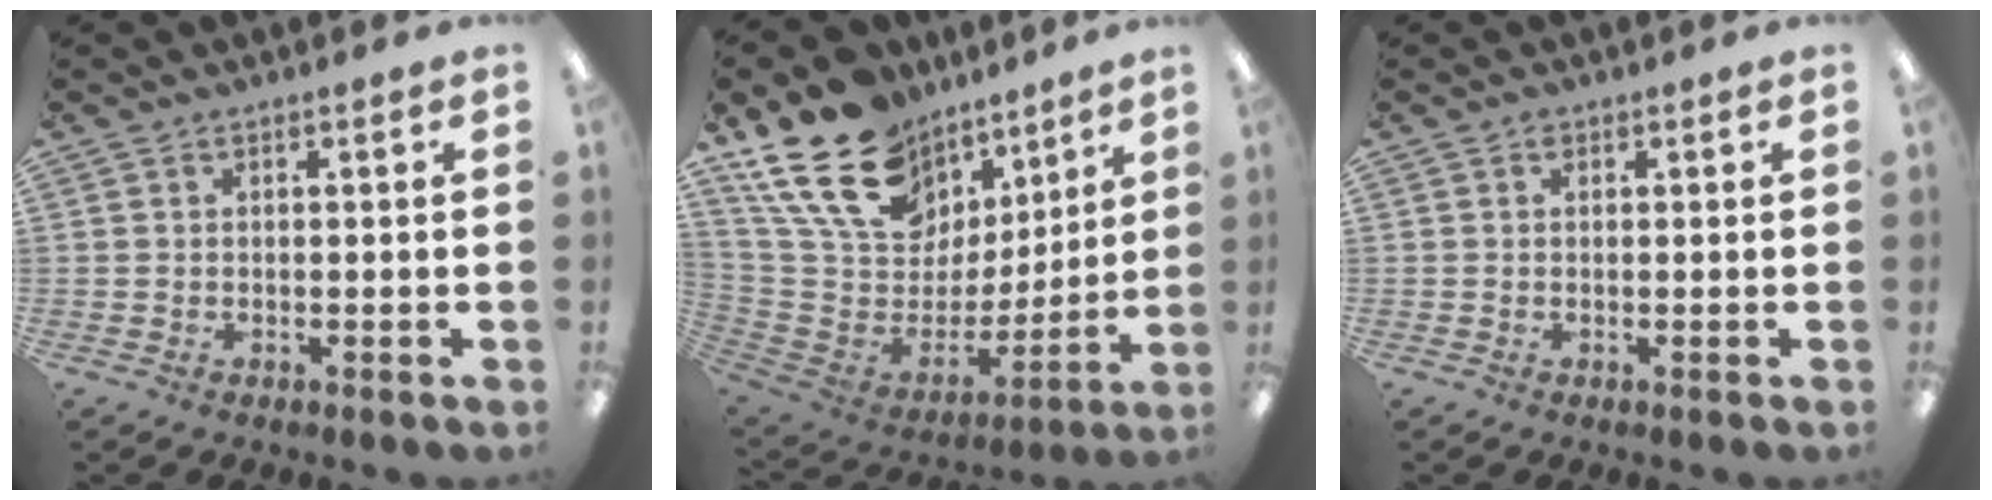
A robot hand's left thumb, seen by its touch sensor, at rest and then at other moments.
{"total": 21.4, "force": [13.3, 13.8, 9.4], "torque": [-0.185, -0.073, 0.263]}
{"total": 0.6, "force": [0.3, 0.5, 0.3], "torque": [-0.007, 0.003, 0.006]}